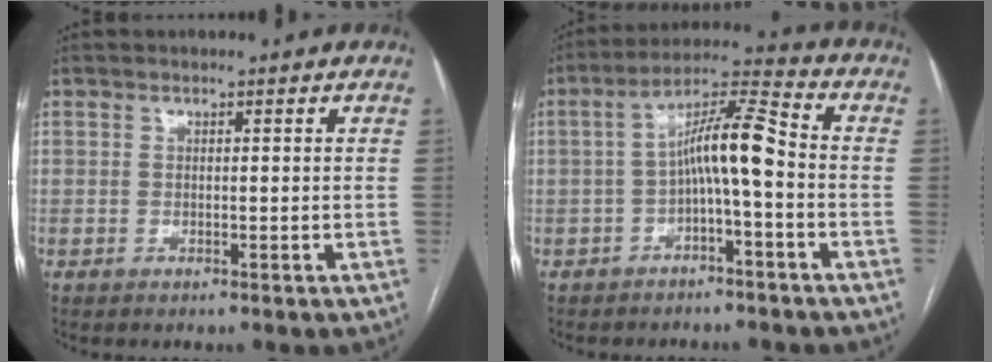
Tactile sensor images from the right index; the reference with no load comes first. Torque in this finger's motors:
{"motor_torque": [1.36, -0.42, 0.68, 0.16]}